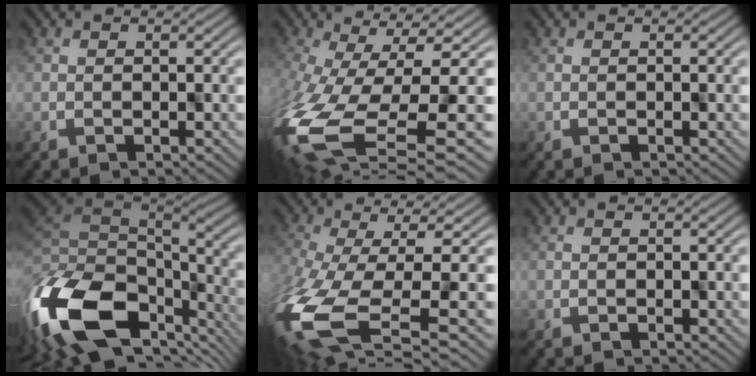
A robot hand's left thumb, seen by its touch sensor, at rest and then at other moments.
{"total": 13.5, "force": [-0.7, 4.6, 12.6], "torque": [-0.291, -0.038, 0.010]}
{"total": 0.0}
{"total": 15.7, "force": [-3.3, 7.7, 13.2], "torque": [-0.304, -0.042, -0.033]}
{"total": 11.9, "force": [-1.4, 4.7, 10.8], "torque": [-0.267, -0.037, -0.009]}
{"total": 0.0}